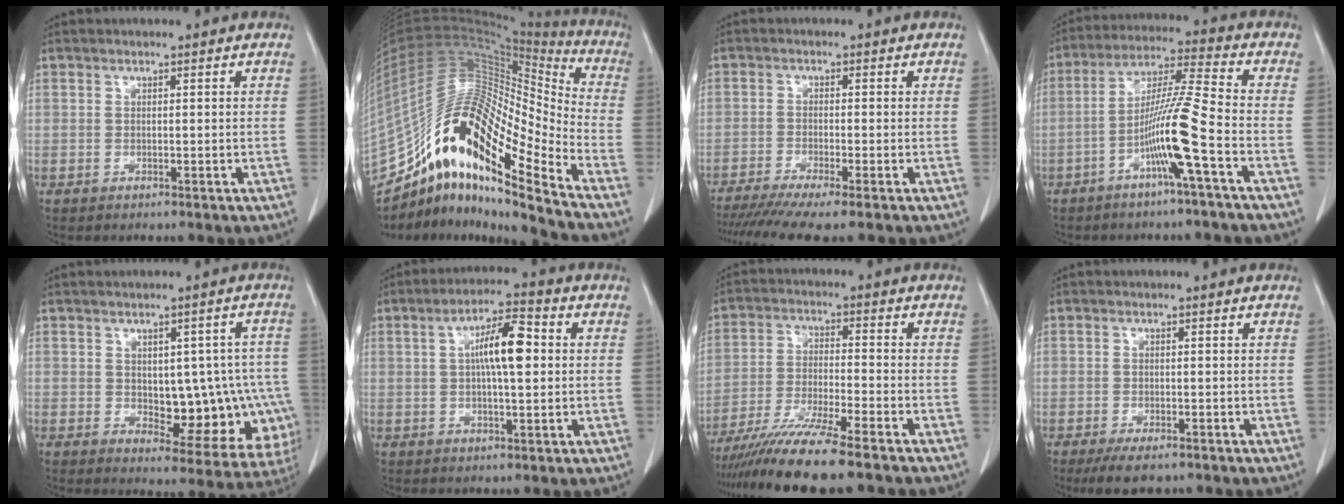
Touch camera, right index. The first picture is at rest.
{"total": 23.5, "force": [-15.5, 4.1, 17.2], "torque": [-0.343, 0.027, -0.282]}
{"total": 9.7, "force": [-7.8, -0.5, 5.7], "torque": [-0.080, -0.018, -0.121]}
{"total": 10.6, "force": [-4.2, -1.4, 9.6], "torque": [-0.185, 0.009, -0.081]}
{"total": 13.3, "force": [-1.5, 6.9, 11.3], "torque": [-0.122, 0.020, 0.002]}
{"total": 8.3, "force": [1.2, 1.9, 8.0], "torque": [-0.143, 0.018, 0.016]}
{"total": 12.2, "force": [-9.9, -0.7, 7.1], "torque": [-0.119, -0.032, -0.168]}
{"total": 4.6, "force": [-3.3, 1.7, 2.7], "torque": [-0.044, -0.007, -0.050]}